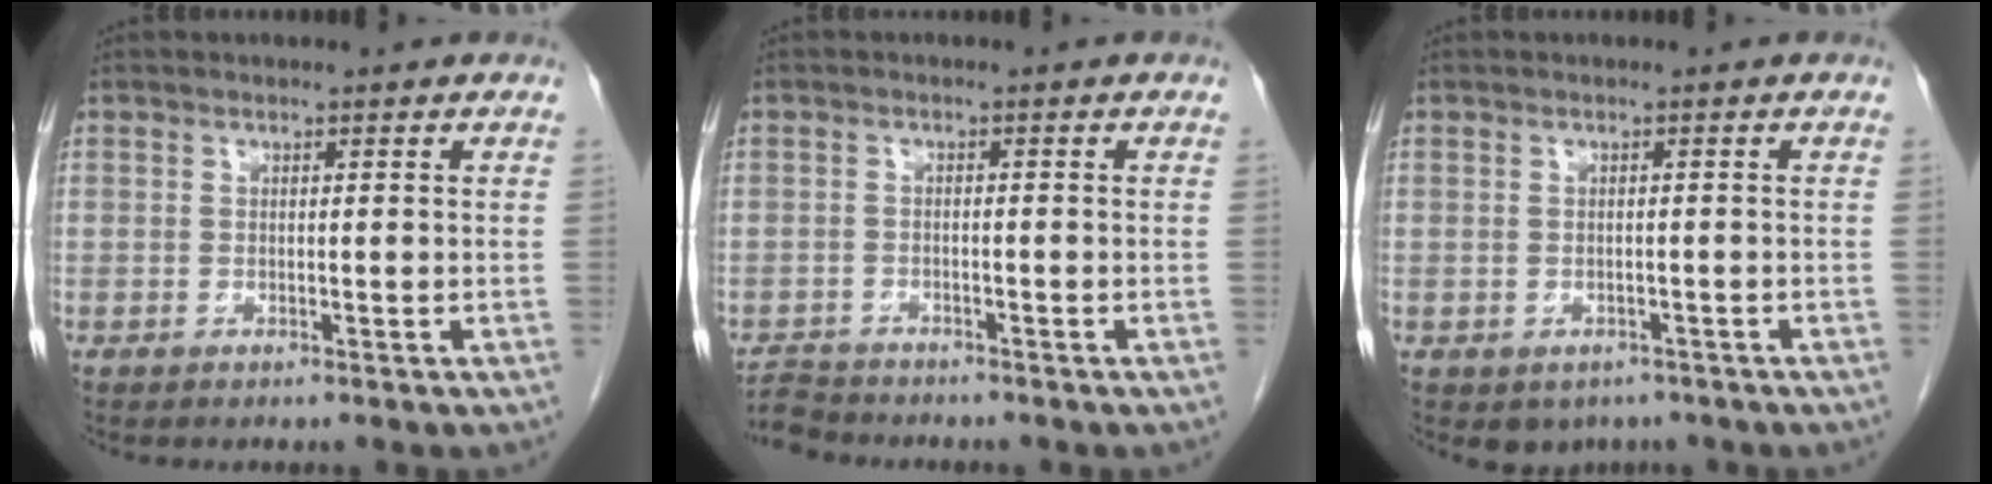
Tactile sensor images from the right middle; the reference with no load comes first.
{"total": 4.0, "force": [-3.9, 0.6, -0.2], "torque": [0.004, -0.013, -0.072]}
{"total": 3.2, "force": [-2.3, 2.2, 0.9], "torque": [-0.006, 0.004, -0.023]}